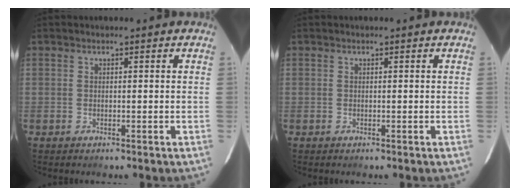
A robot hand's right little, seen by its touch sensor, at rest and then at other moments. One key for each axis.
{"total": 0.0}